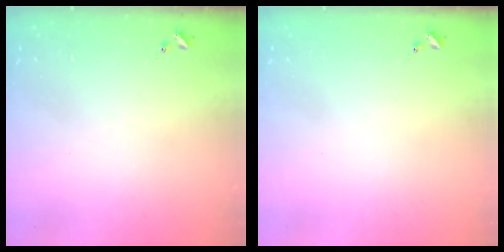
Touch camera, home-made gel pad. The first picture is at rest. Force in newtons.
{"total": 0.0}